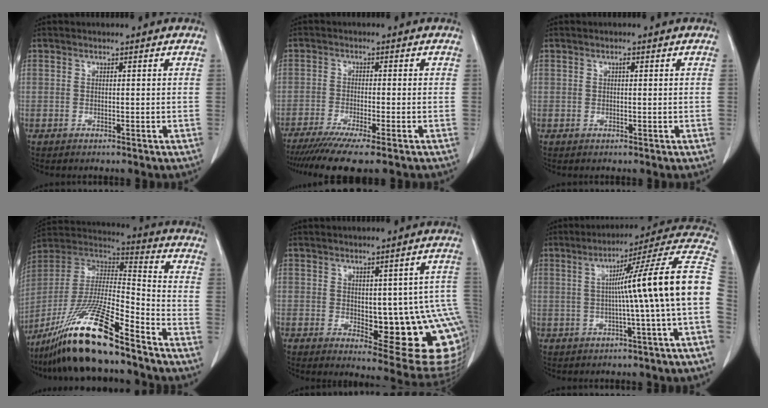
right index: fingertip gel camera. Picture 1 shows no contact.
{"total": 9.0, "force": [-6.9, -0.3, 5.8], "torque": [-0.087, -0.020, -0.111]}
{"total": 0.6, "force": [0.2, 0.2, 0.5], "torque": [-0.010, 0.001, 0.003]}
{"total": 20.2, "force": [-15.0, 1.5, 13.4], "torque": [-0.281, -0.026, -0.280]}
{"total": 16.0, "force": [-1.7, 5.2, 15.1], "torque": [-0.129, 0.007, -0.001]}
{"total": 15.5, "force": [-0.4, -1.8, 15.4], "torque": [-0.200, 0.032, -0.013]}